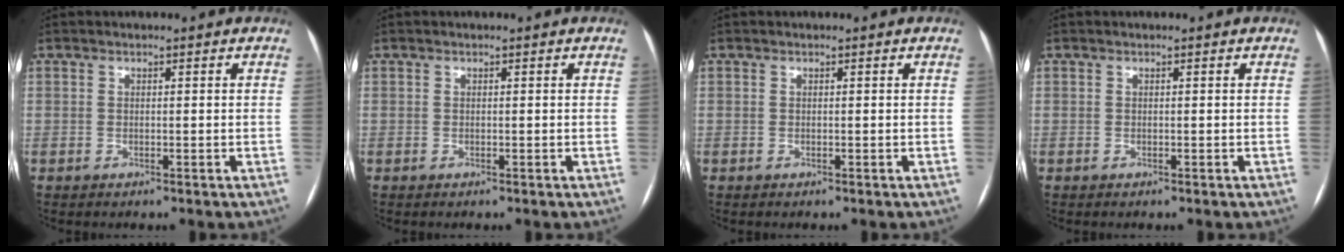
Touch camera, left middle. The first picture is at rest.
{"total": 0.0}
{"total": 0.0}
{"total": 0.0}